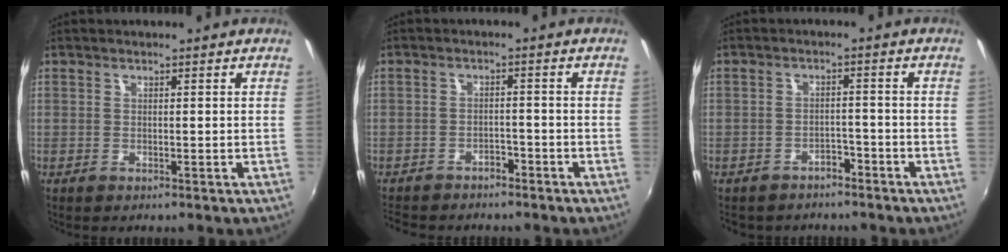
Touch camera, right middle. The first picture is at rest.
{"total": 6.4, "force": [-5.6, 2.6, 1.7], "torque": [-0.050, -0.005, -0.085]}
{"total": 5.1, "force": [-4.0, 2.8, 1.3], "torque": [-0.034, 0.004, -0.055]}